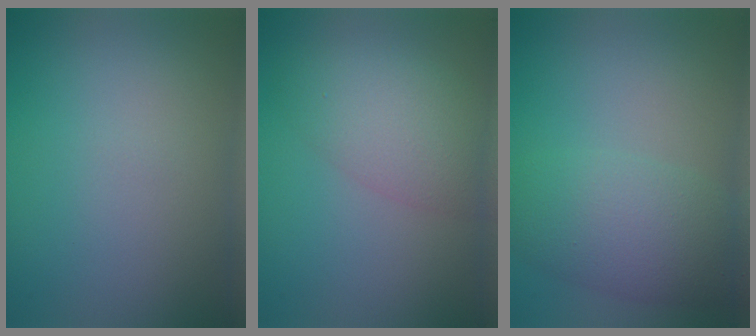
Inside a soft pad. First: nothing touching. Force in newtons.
{"total": 4.6, "press": 4.6, "slide": 0.1}
{"total": 5.4, "press": 5.4, "slide": 0.3}